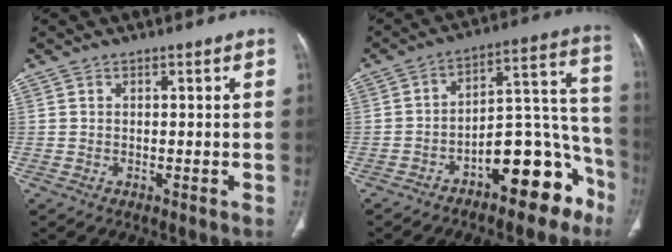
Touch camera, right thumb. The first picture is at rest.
{"total": 15.4, "force": [-9.4, 6.8, 10.1], "torque": [-0.089, 0.126, -0.141]}